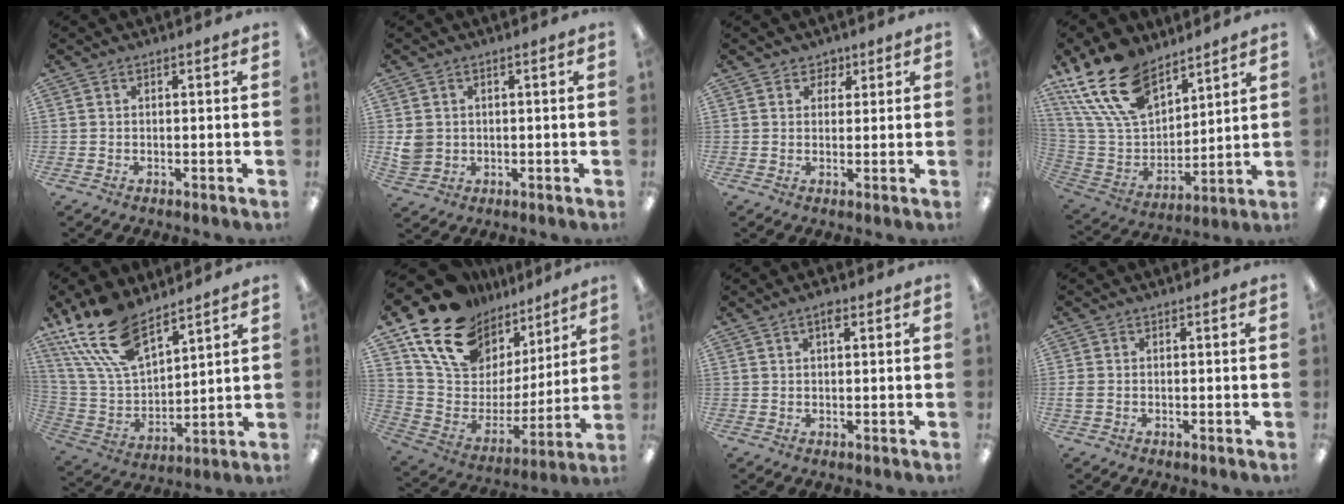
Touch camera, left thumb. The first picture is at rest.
{"total": 4.3, "force": [0.9, 4.0, 1.5], "torque": [-0.032, 0.004, 0.019]}
{"total": 3.2, "force": [1.8, 2.7, 0.1], "torque": [0.003, -0.003, 0.030]}
{"total": 20.4, "force": [13.5, 10.9, 10.7], "torque": [-0.238, -0.065, 0.253]}
{"total": 18.8, "force": [13.0, 8.4, 10.7], "torque": [-0.255, -0.065, 0.239]}
{"total": 18.6, "force": [13.5, 11.0, 6.7], "torque": [-0.145, -0.092, 0.255]}
{"total": 2.4, "force": [1.5, 0.9, 1.6], "torque": [-0.027, -0.001, 0.024]}
{"total": 1.6, "force": [-0.2, 1.1, 1.1], "torque": [-0.027, 0.001, -0.005]}